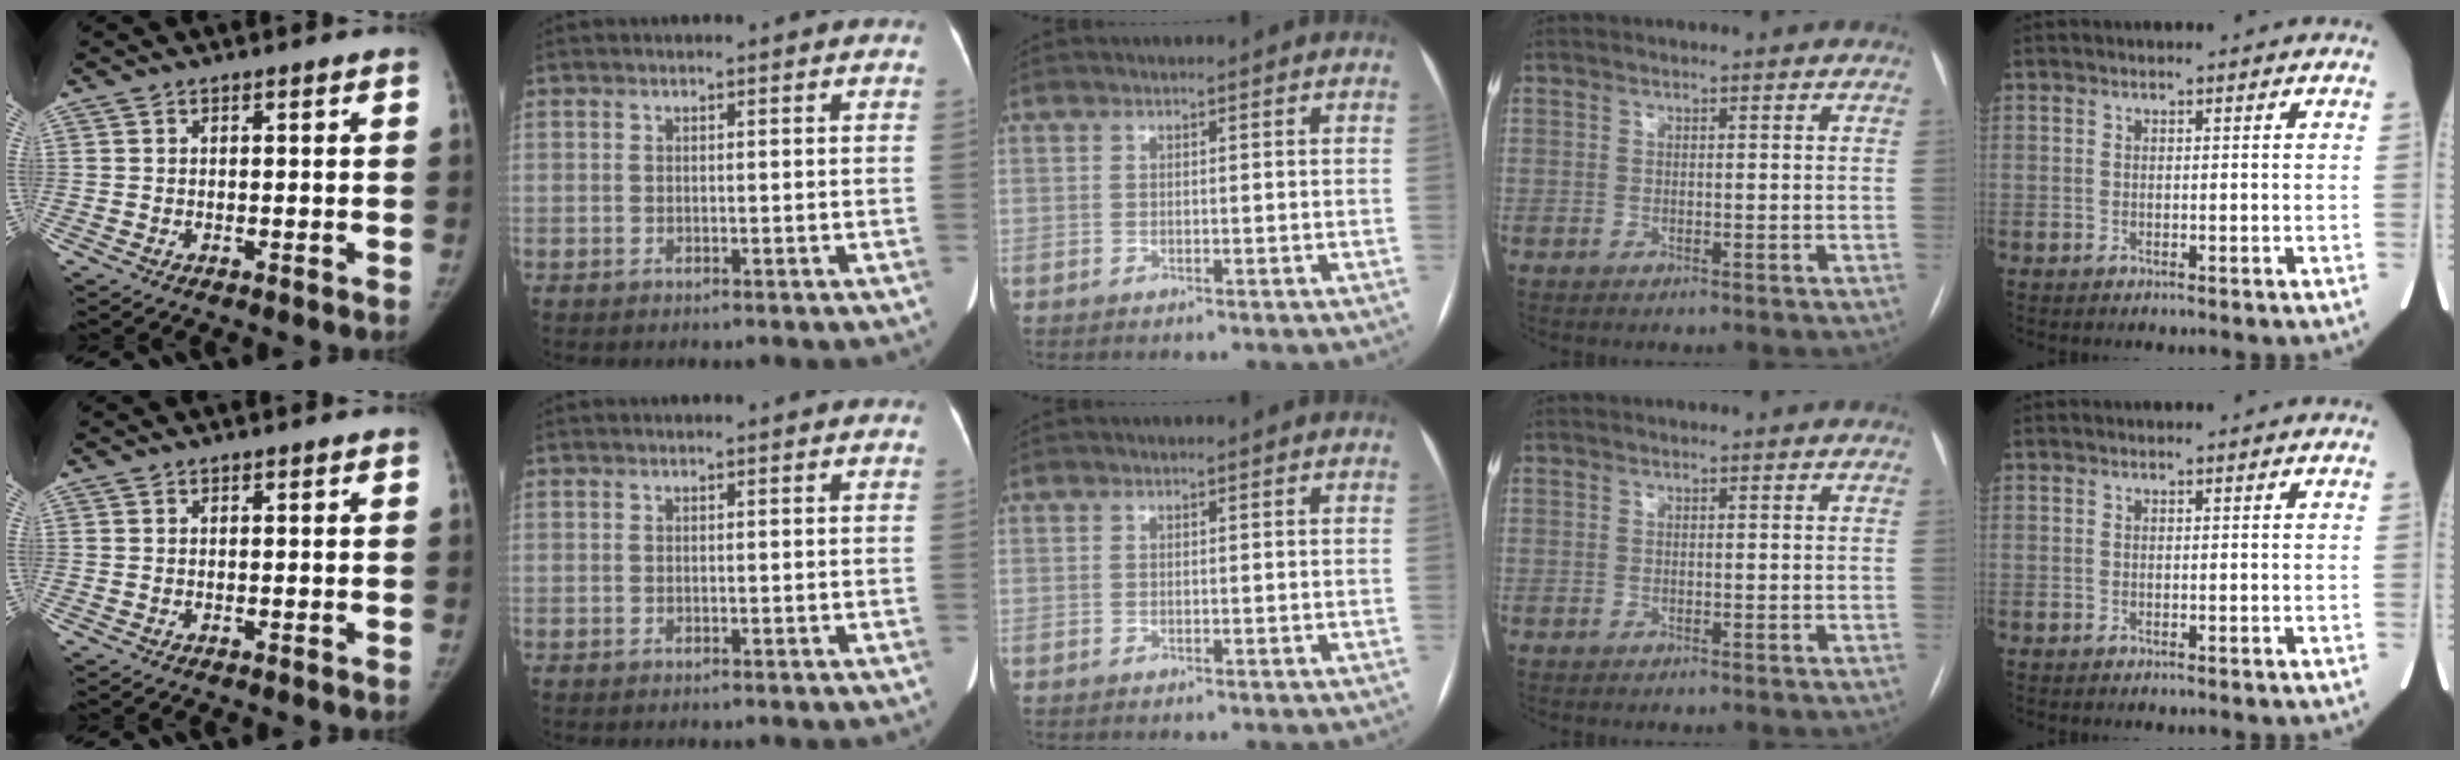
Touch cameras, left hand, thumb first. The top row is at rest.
{}